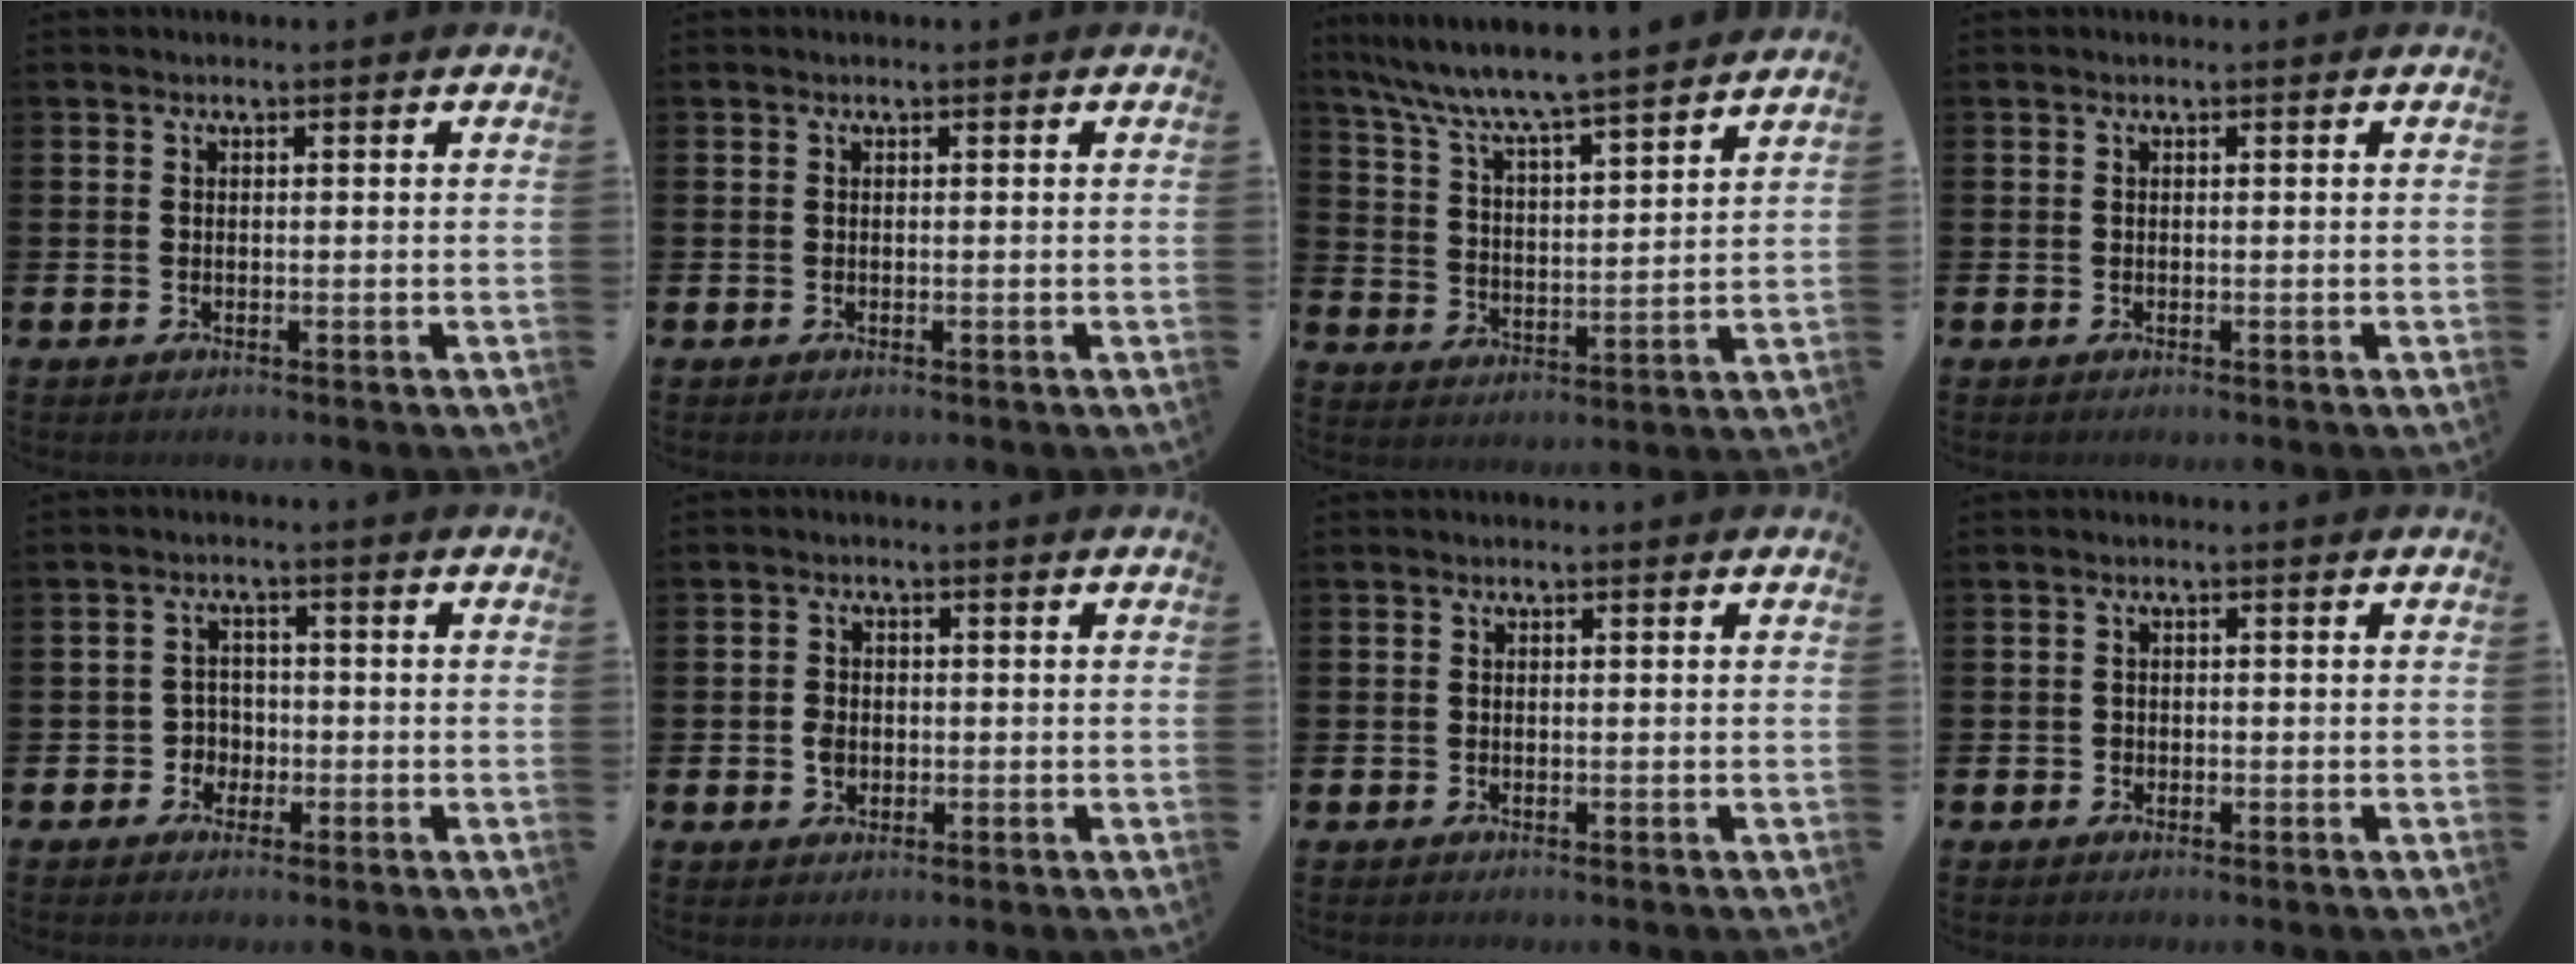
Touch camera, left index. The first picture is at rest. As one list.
[{"total": 0.0}, {"total": 7.9, "force": [7.4, 0.0, 2.6], "torque": [-0.083, -0.054, 0.127]}, {"total": 0.0}, {"total": 2.7, "force": [-1.3, 2.4, 0.3], "torque": [-0.017, 0.005, -0.032]}, {"total": 2.3, "force": [-0.3, 1.9, 1.2], "torque": [-0.017, 0.004, -0.010]}, {"total": 0.0}, {"total": 0.6, "force": [-0.2, 0.6, 0.1], "torque": [0.001, 0.003, -0.006]}]